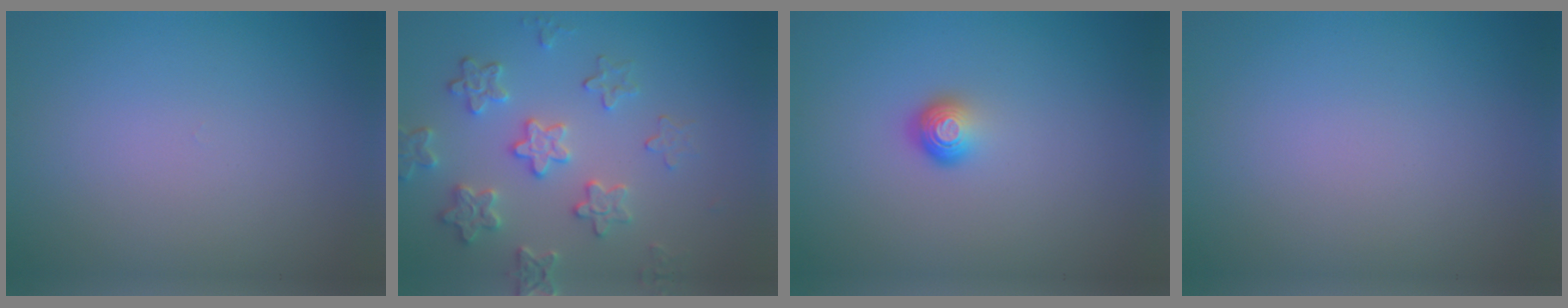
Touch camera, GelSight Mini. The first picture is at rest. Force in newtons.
{"total": 4.5, "press": 3.9, "slide": 2.3}
{"total": 1.8, "press": 1.1, "slide": 1.4}
{"total": 0.0}